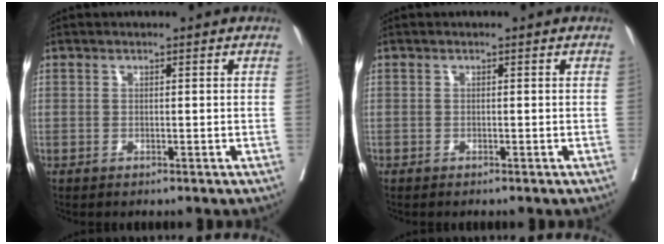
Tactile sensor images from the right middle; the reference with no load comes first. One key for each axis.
{"total": 3.0, "fx": -2.9, "fy": 0.8, "fz": 0.0, "tx": 0.008, "ty": -0.007, "tz": -0.053}